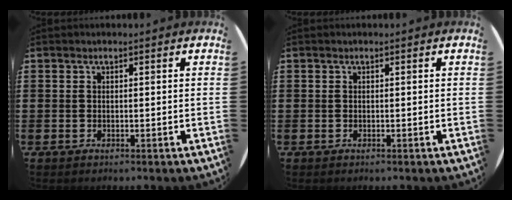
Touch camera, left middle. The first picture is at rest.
{"total": 0.0}